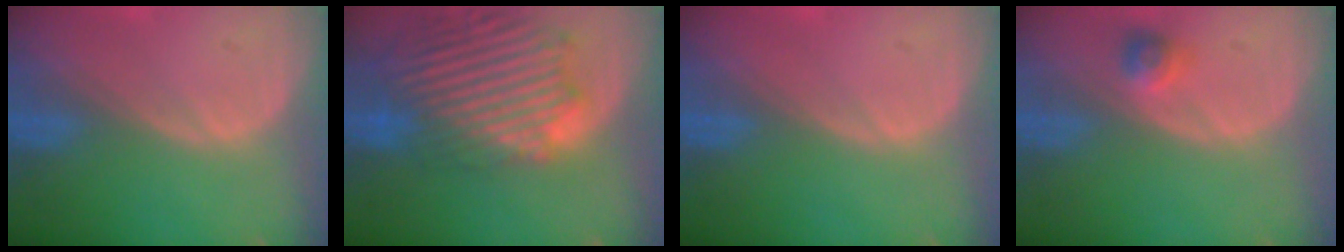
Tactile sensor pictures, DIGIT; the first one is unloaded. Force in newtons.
{"total": 14.1, "press": 12.0, "slide": 7.3}
{"total": 0.0}
{"total": 2.2, "press": 2.1, "slide": 0.8}